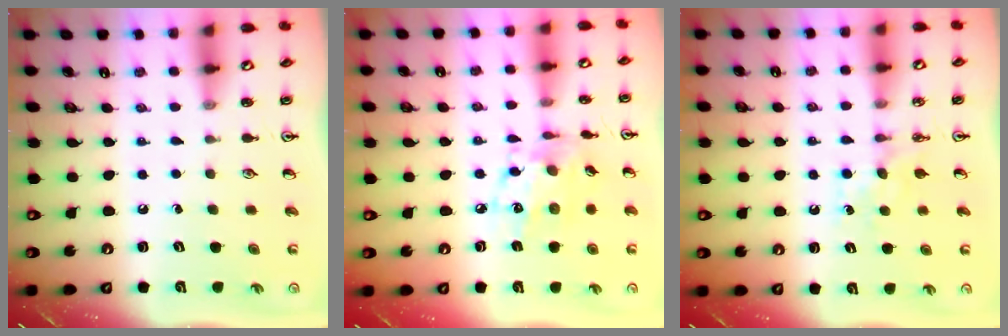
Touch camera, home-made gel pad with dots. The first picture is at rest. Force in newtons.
{"total": 10.9, "press": 10.9, "slide": 0.7}
{"total": 5.1, "press": 5.0, "slide": 0.6}